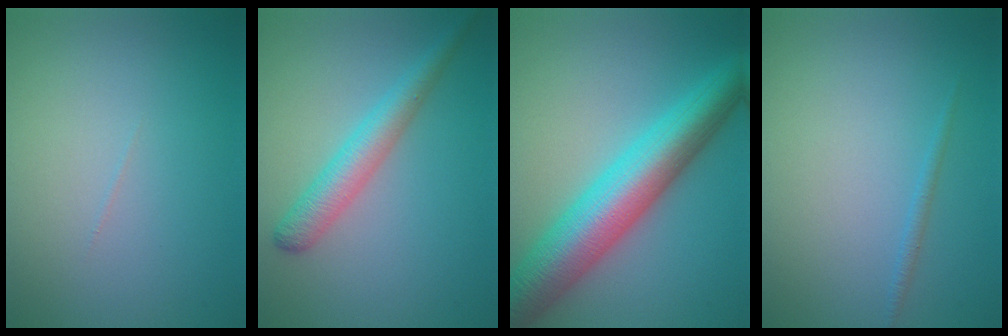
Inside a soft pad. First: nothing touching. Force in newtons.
{"total": 2.8, "press": 2.8, "slide": 0.2}
{"total": 9.5, "press": 9.5, "slide": 0.4}
{"total": 0.7, "press": 0.7, "slide": 0.1}